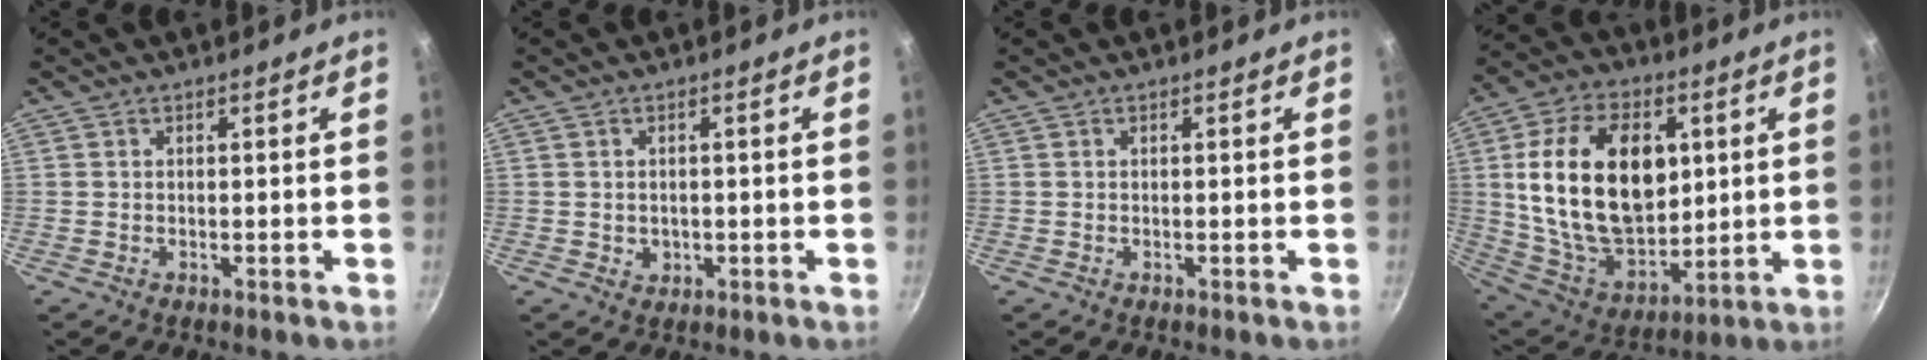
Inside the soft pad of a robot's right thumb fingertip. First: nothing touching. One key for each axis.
{"total": 1.9, "fx": -0.2, "fy": 1.6, "fz": 0.9, "tx": -0.013, "ty": 0.001, "tz": 0.002}
{"total": 0.0}
{"total": 25.2, "fx": 4.6, "fy": 16.2, "fz": 18.7, "tx": -0.310, "ty": -0.014, "tz": 0.091}